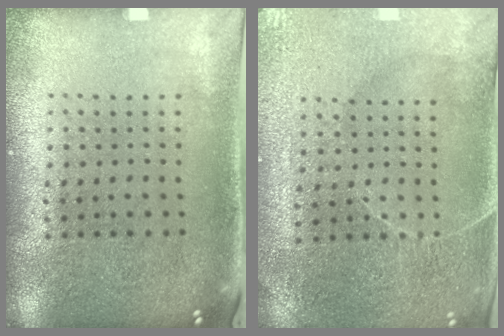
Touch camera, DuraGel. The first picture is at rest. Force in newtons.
{"total": 3.3, "press": 3.3, "slide": 0.4}